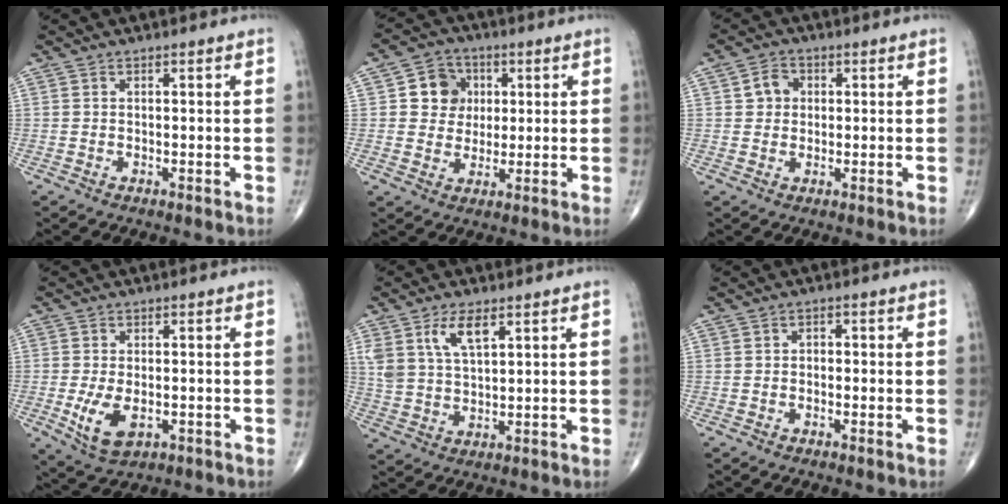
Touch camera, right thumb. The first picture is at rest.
{"total": 7.9, "force": [1.7, 7.1, 3.0], "torque": [-0.009, 0.002, 0.024]}
{"total": 3.9, "force": [0.7, 3.4, 1.8], "torque": [-0.012, 0.005, 0.007]}
{"total": 7.1, "force": [-1.7, 3.9, 5.6], "torque": [-0.106, -0.009, -0.021]}
{"total": 7.2, "force": [3.7, 3.1, 5.3], "torque": [-0.098, -0.014, 0.078]}
{"total": 1.1, "force": [-0.3, 0.9, 0.6], "torque": [0.004, 0.005, -0.011]}